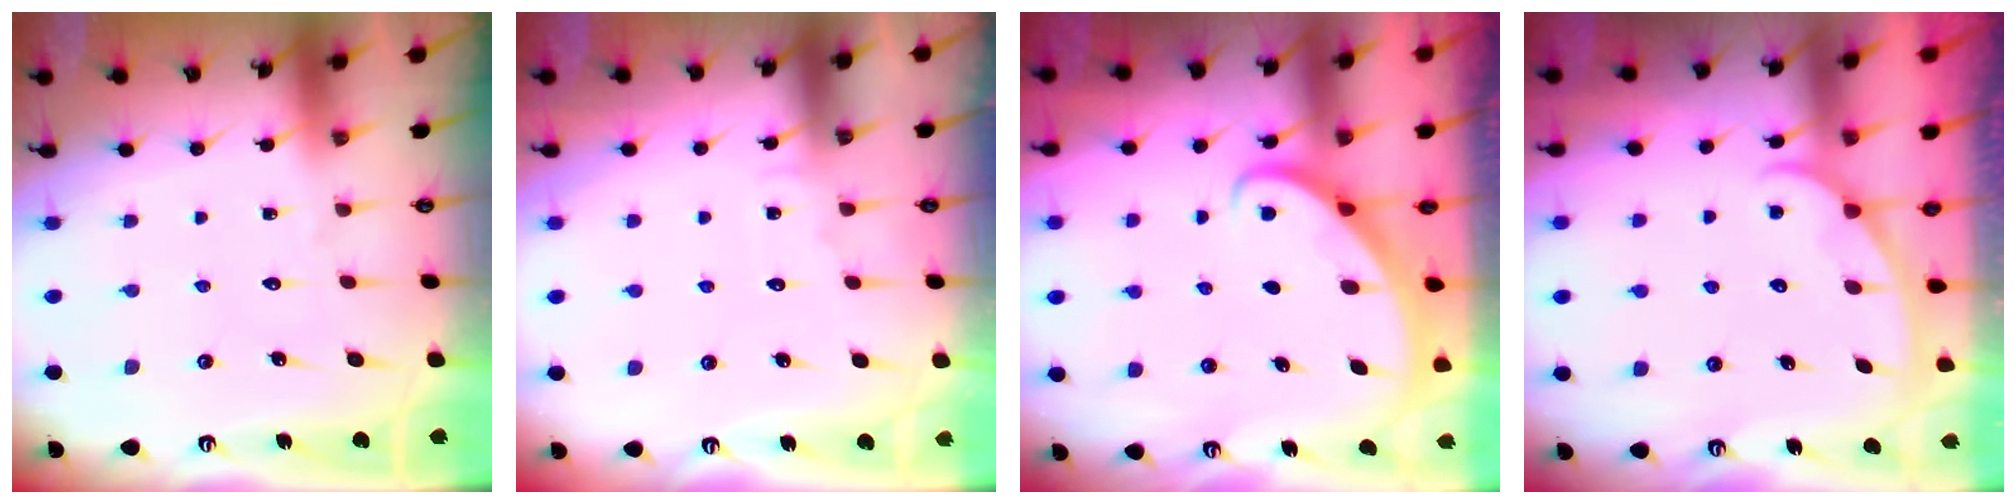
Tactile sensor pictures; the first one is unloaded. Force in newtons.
{"total": 3.8, "press": 3.8, "slide": 0.3}
{"total": 2.7, "press": 2.7, "slide": 0.2}
{"total": 1.5, "press": 1.4, "slide": 0.2}